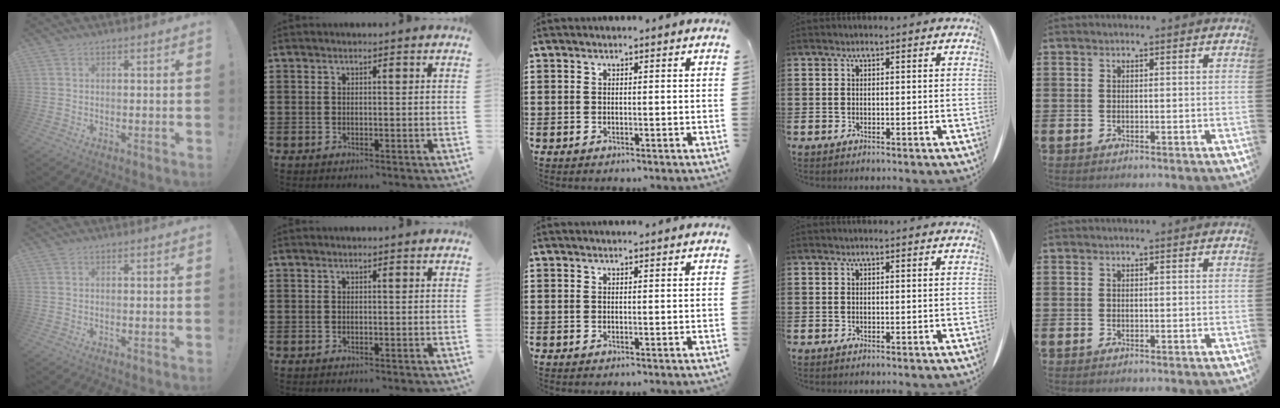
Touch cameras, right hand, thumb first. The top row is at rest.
{"middle": {"total": 0.5, "force": [0.5, 0.0, 0.1], "torque": [-0.004, 0.000, 0.010]}}